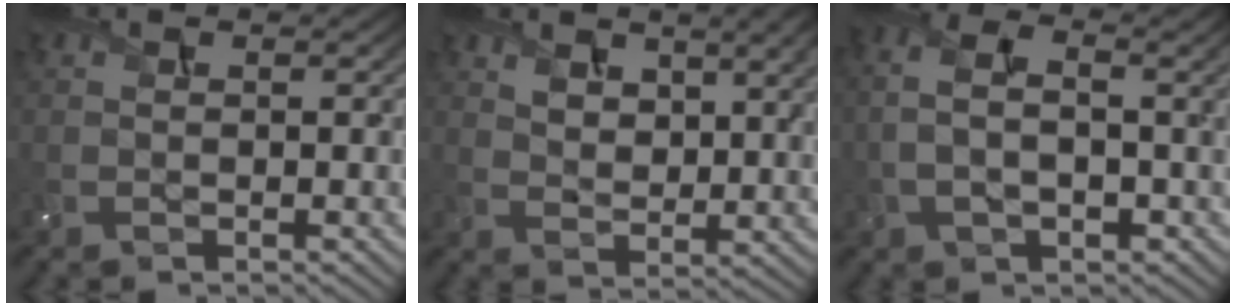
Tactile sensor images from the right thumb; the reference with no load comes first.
{"total": 7.8, "force": [4.2, 3.8, 5.3], "torque": [-0.100, -0.008, 0.086]}
{"total": 6.4, "force": [-0.3, 3.2, 5.6], "torque": [-0.127, 0.002, -0.010]}